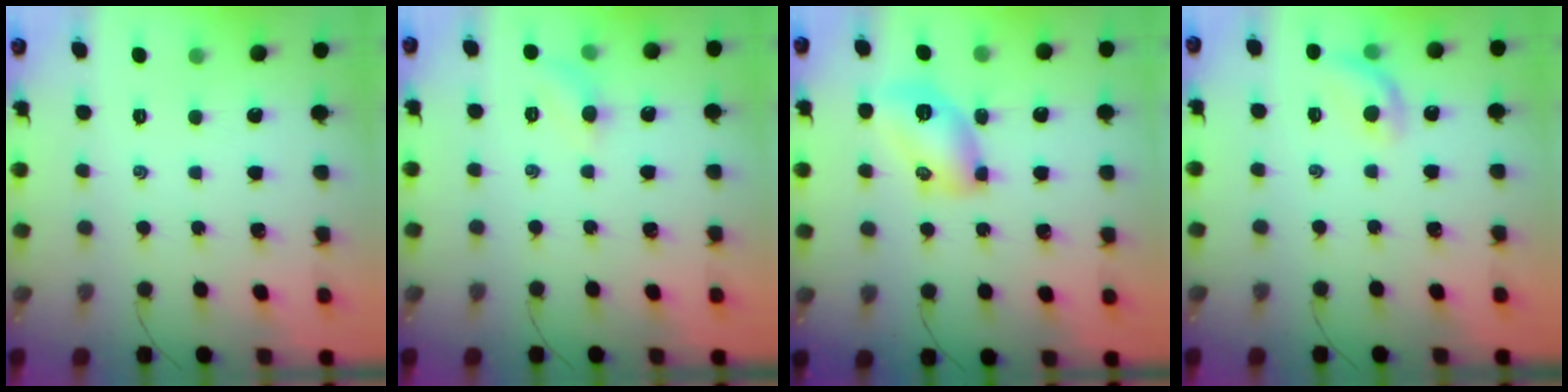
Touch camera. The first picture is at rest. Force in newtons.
{"total": 5.4, "press": 5.2, "slide": 1.7}
{"total": 9.9, "press": 9.8, "slide": 0.9}
{"total": 9.5, "press": 9.2, "slide": 2.3}